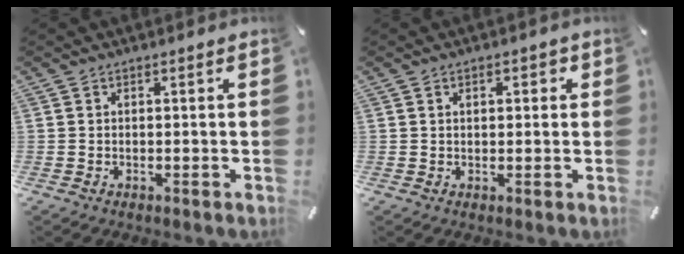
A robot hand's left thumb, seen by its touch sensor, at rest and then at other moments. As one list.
[{"total": 2.2, "force": [0.6, 1.4, 1.7], "torque": [-0.027, 0.005, 0.005]}]